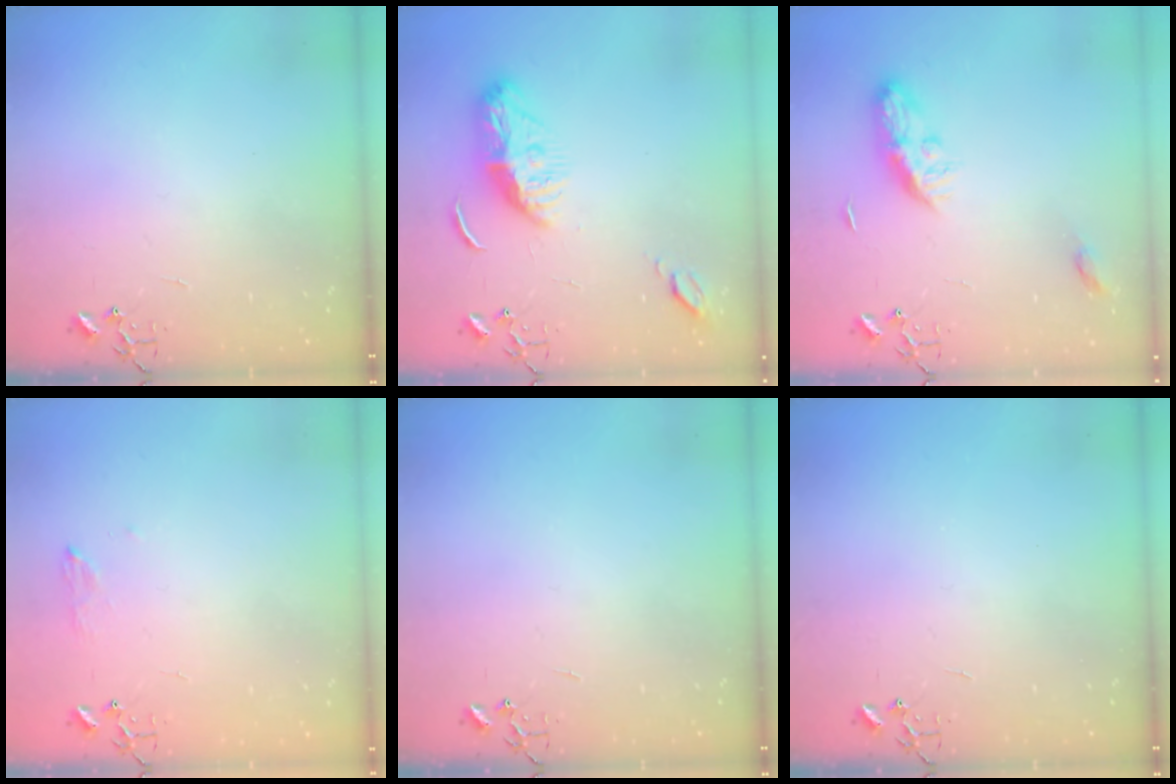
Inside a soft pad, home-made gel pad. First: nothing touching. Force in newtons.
{"total": 11.0, "press": 11.0, "slide": 0.4}
{"total": 8.9, "press": 8.9, "slide": 0.2}
{"total": 7.4, "press": 7.3, "slide": 1.0}
{"total": 0.0}
{"total": 0.0}